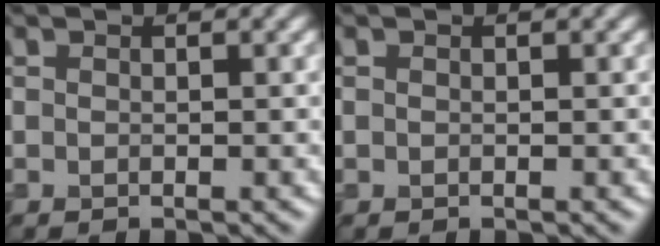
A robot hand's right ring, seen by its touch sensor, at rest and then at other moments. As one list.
[{"total": 0.0}]